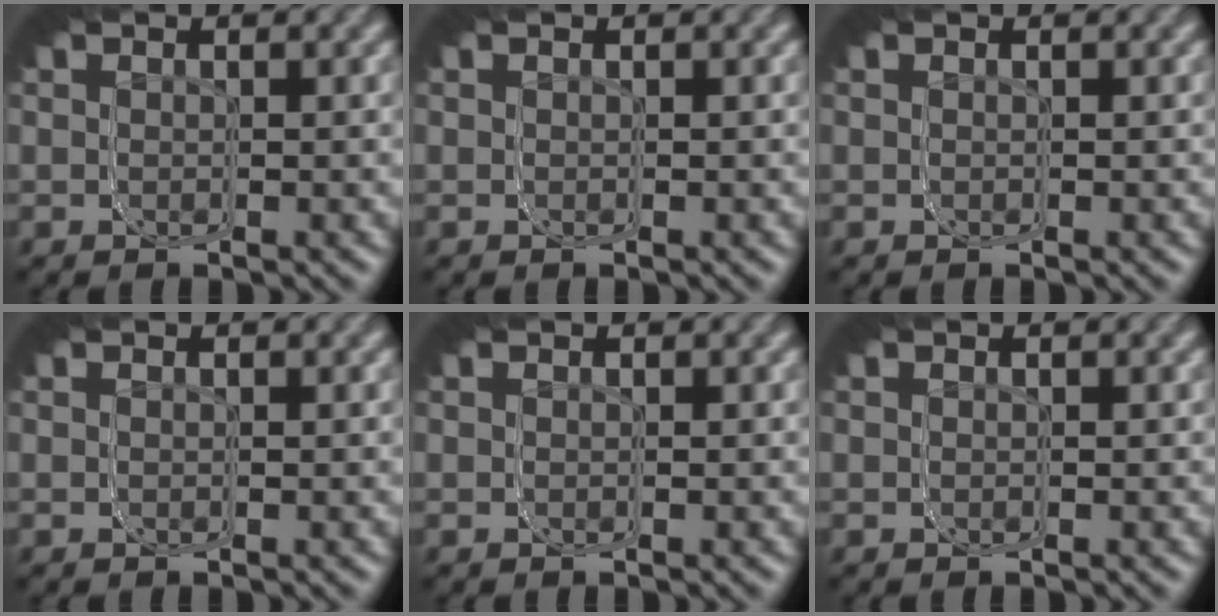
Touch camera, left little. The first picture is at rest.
{"total": 0.0}
{"total": 0.0}
{"total": 0.0}
{"total": 0.0}
{"total": 0.0}